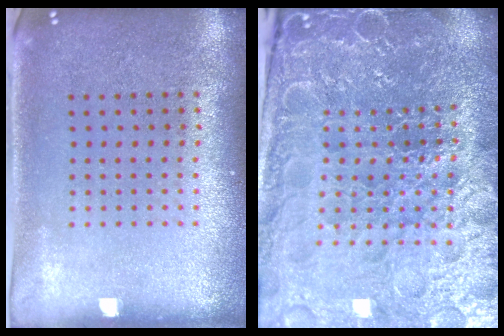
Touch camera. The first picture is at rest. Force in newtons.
{"total": 5.2, "press": 4.9, "slide": 1.7}